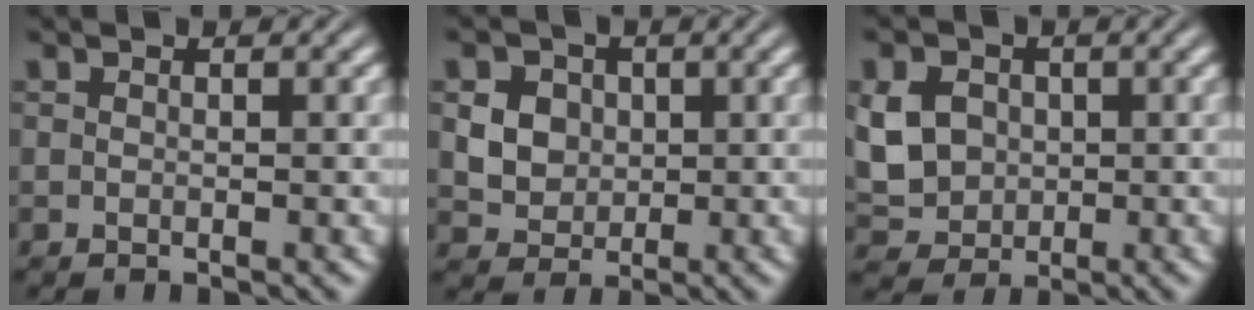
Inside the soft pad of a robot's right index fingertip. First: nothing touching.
{"total": 4.6, "force": [0.7, 4.1, 2.1], "torque": [-0.036, -0.019, 0.021]}
{"total": 5.9, "force": [-0.2, 5.1, 2.9], "torque": [-0.069, -0.027, 0.010]}